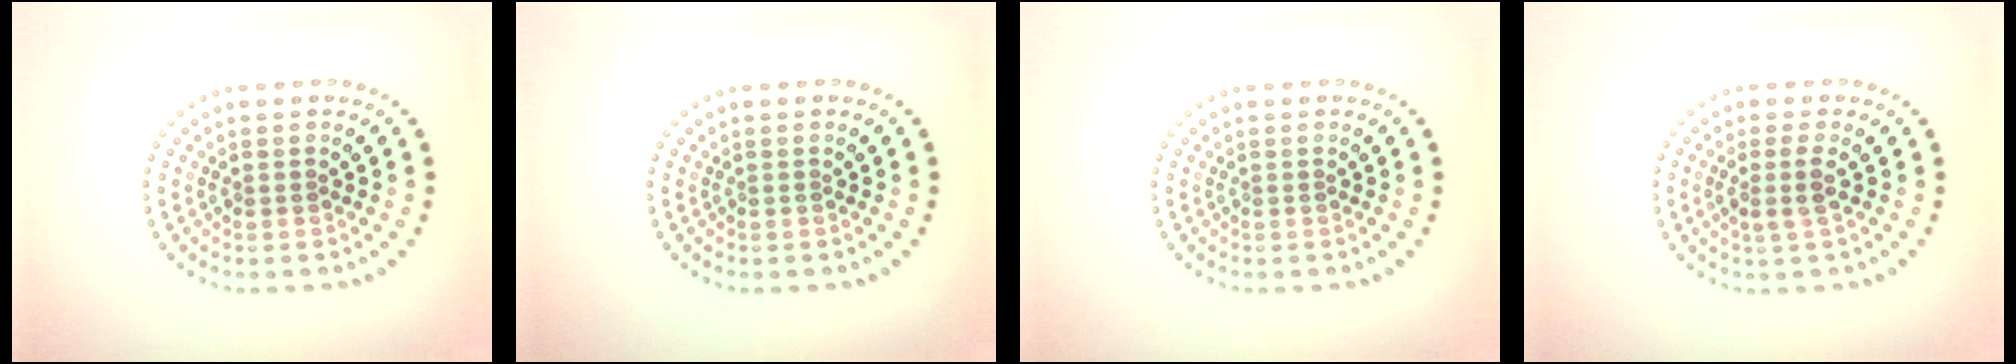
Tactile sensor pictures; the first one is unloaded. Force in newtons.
{"total": 0.0}
{"total": 0.0}
{"total": 2.0, "press": 1.6, "slide": 1.2}